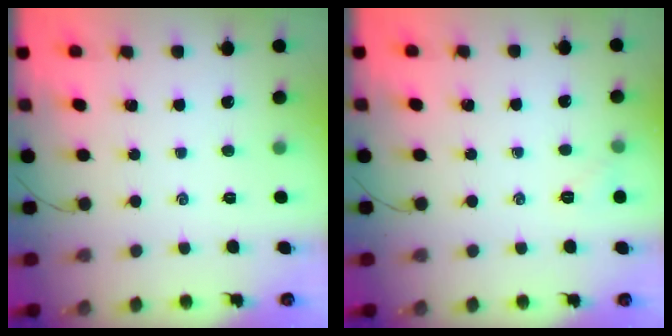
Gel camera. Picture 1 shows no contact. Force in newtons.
{"total": 4.3, "press": 4.1, "slide": 1.3}